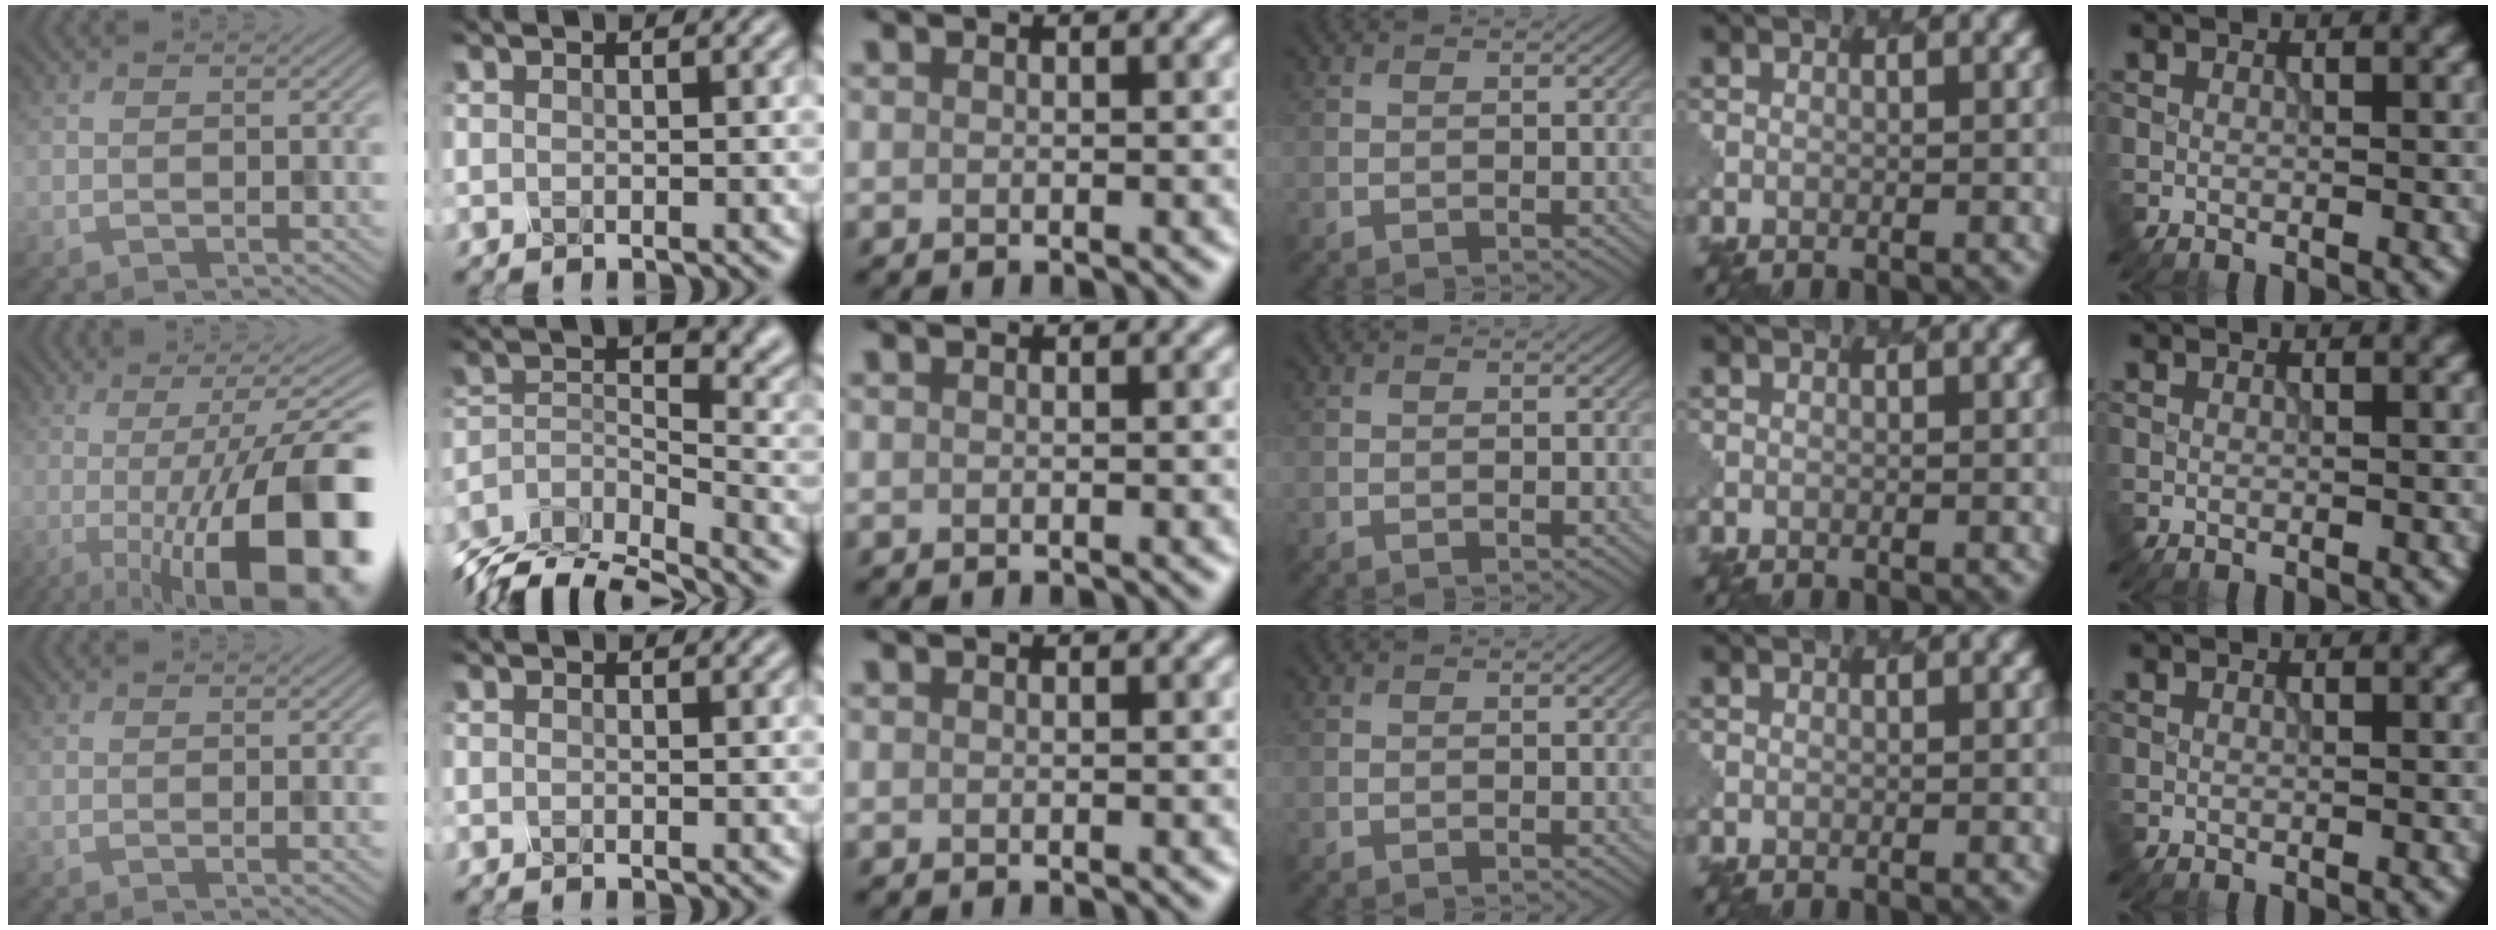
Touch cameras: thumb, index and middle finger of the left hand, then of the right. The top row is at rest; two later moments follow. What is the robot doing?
{"motion": "dispense", "object": "syringe"}